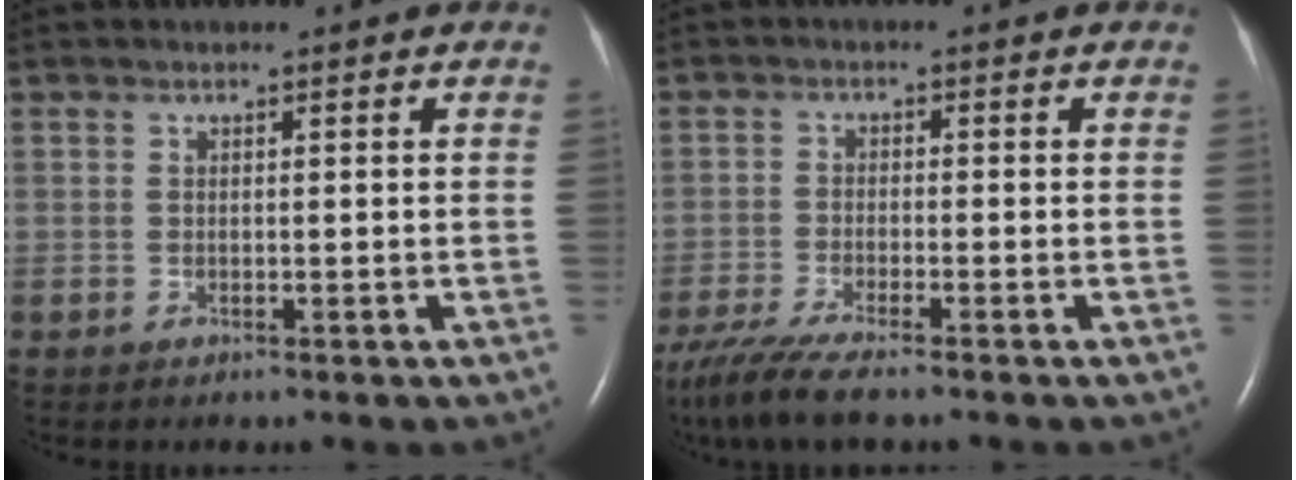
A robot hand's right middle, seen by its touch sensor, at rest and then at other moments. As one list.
[{"total": 7.8, "force": [-6.2, 0.3, 4.7], "torque": [-0.090, -0.025, -0.111]}]